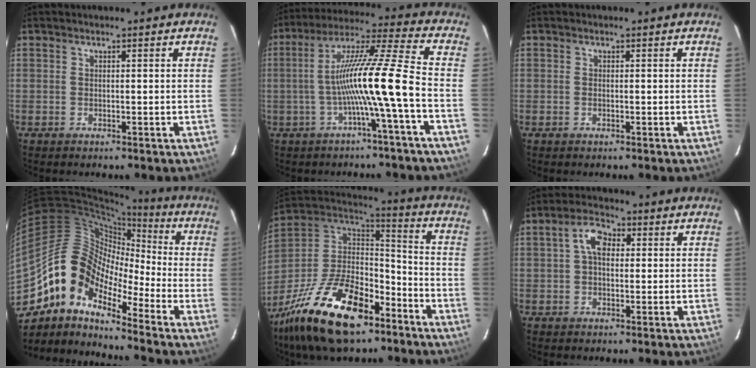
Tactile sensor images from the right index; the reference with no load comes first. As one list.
[{"total": 13.5, "force": [-3.9, -2.1, 12.8], "torque": [-0.227, 0.006, -0.071]}, {"total": 0.0}, {"total": 12.3, "force": [-7.9, 6.5, 6.9], "torque": [-0.118, 0.019, -0.171]}, {"total": 27.7, "force": [-17.3, 12.8, 17.5], "torque": [-0.361, -0.017, -0.288]}, {"total": 5.0, "force": [1.0, 3.2, 3.7], "torque": [-0.068, 0.019, 0.018]}]